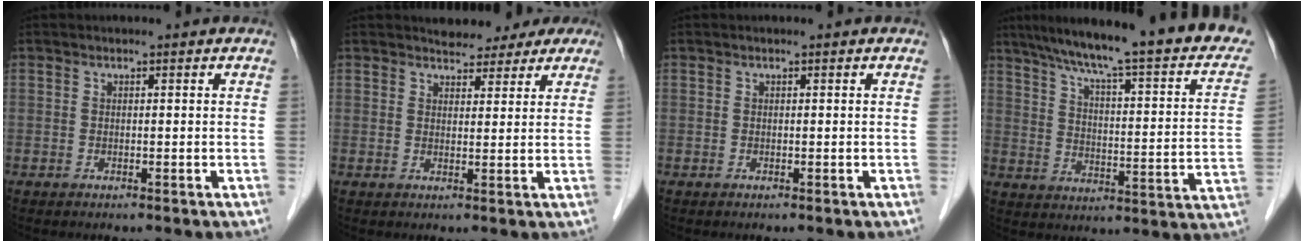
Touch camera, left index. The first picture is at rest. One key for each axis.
{"total": 6.6, "fx": 5.5, "fy": 3.1, "fz": 2.0, "tx": -0.017, "ty": 0.012, "tz": 0.061}
{"total": 0.0}
{"total": 26.1, "fx": 20.8, "fy": 2.9, "fz": 15.5, "tx": -0.230, "ty": -0.010, "tz": 0.268}